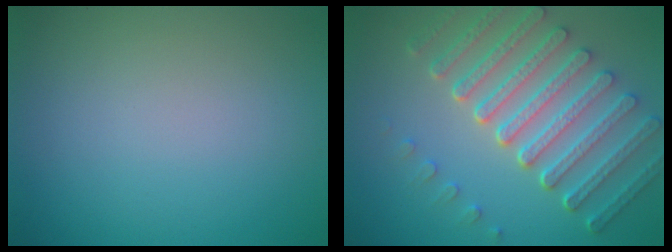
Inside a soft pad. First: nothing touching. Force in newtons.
{"total": 7.5, "press": 5.6, "slide": 4.9}